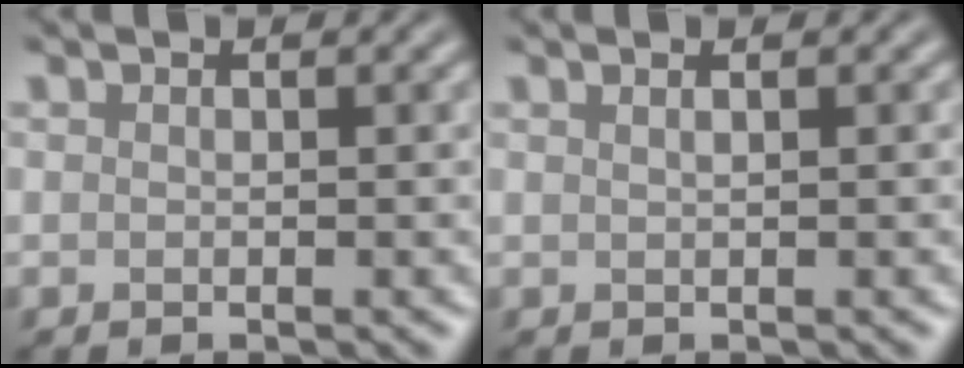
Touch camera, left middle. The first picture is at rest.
{"total": 2.1, "force": [1.0, 1.2, 1.5], "torque": [0.004, 0.009, -0.013]}